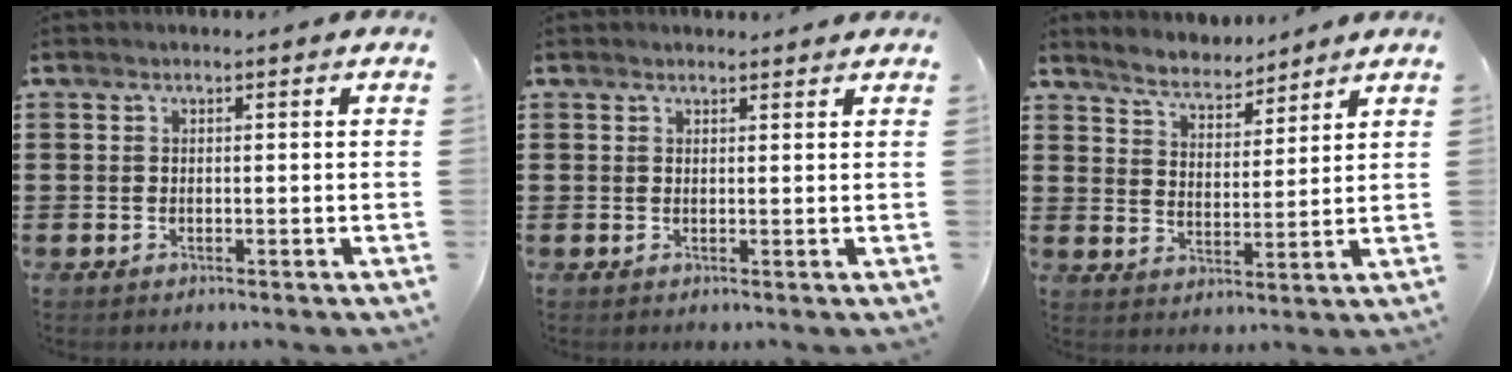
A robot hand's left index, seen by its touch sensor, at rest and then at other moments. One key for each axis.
{"total": 1.0, "fx": 1.0, "fy": 0.2, "fz": 0.0, "tx": -0.001, "ty": 0.001, "tz": 0.021}
{"total": 4.5, "fx": 4.5, "fy": 0.6, "fz": 0.5, "tx": -0.030, "ty": -0.019, "tz": 0.078}